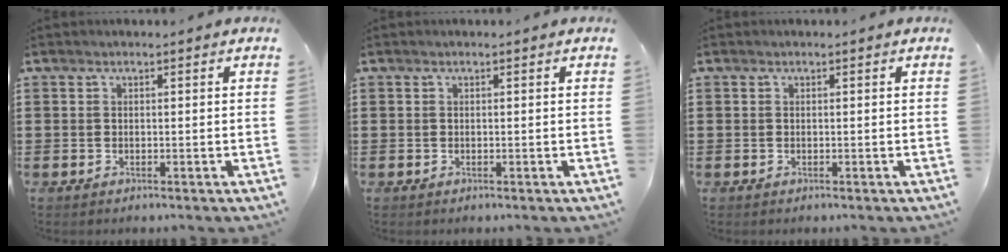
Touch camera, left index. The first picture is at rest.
{"total": 0.0}
{"total": 0.0}